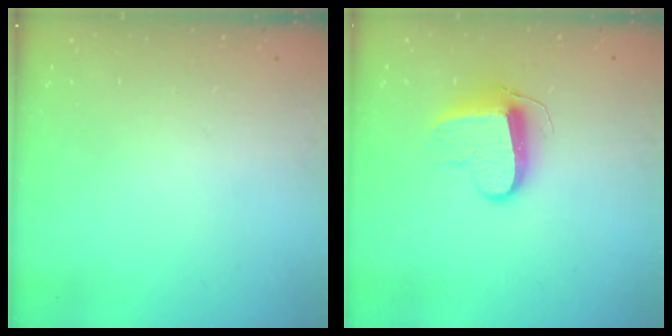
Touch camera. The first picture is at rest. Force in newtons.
{"total": 9.8, "press": 9.8, "slide": 0.4}